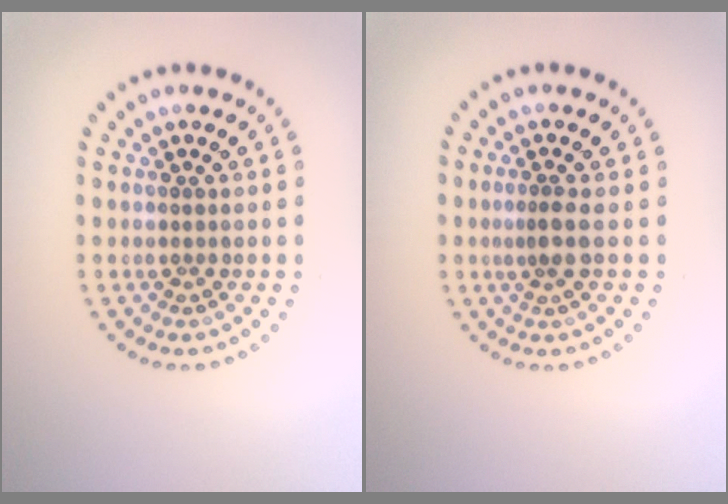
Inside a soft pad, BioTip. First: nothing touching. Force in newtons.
{"total": 1.4, "press": 1.0, "slide": 1.0}